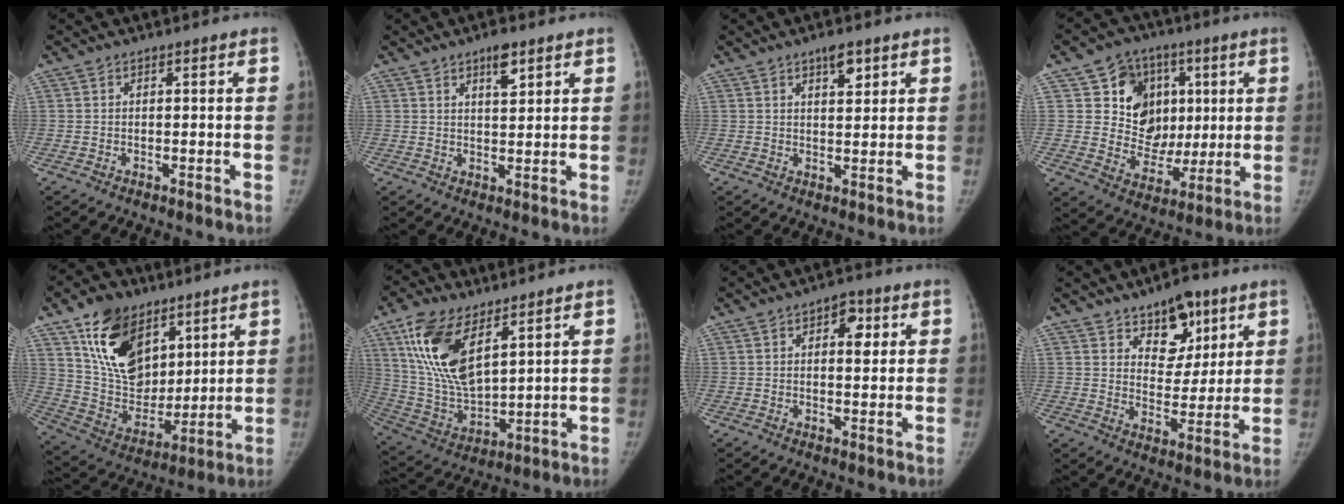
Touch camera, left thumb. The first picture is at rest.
{"total": 4.4, "force": [2.8, 1.6, 3.0], "torque": [-0.034, -0.017, 0.045]}
{"total": 4.3, "force": [2.6, 1.7, 2.9], "torque": [-0.031, -0.015, 0.041]}
{"total": 15.4, "force": [4.6, 13.2, 6.4], "torque": [-0.045, -0.004, 0.088]}
{"total": 19.5, "force": [10.5, 12.5, 10.7], "torque": [-0.143, -0.049, 0.199]}
{"total": 16.7, "force": [8.3, 7.7, 12.3], "torque": [-0.229, -0.032, 0.170]}
{"total": 4.9, "force": [1.7, 2.8, 3.7], "torque": [-0.028, -0.002, 0.018]}
{"total": 10.8, "force": [6.7, 6.4, 5.6], "torque": [-0.043, -0.040, 0.107]}